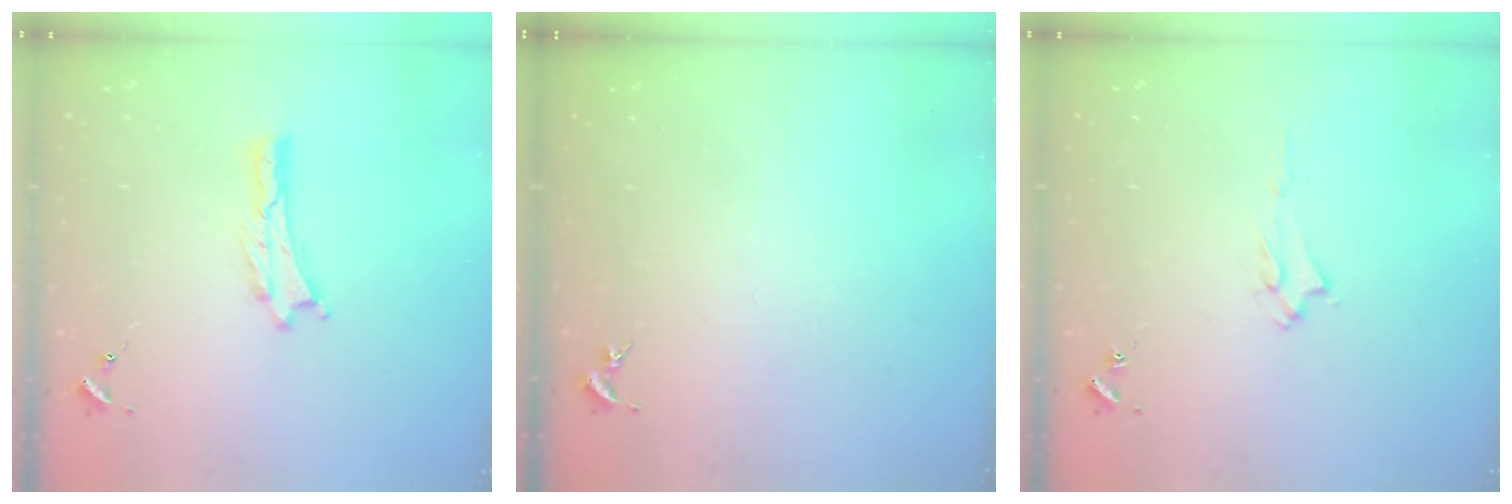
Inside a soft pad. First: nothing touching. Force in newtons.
{"total": 0.0}
{"total": 1.9, "press": 1.8, "slide": 0.4}